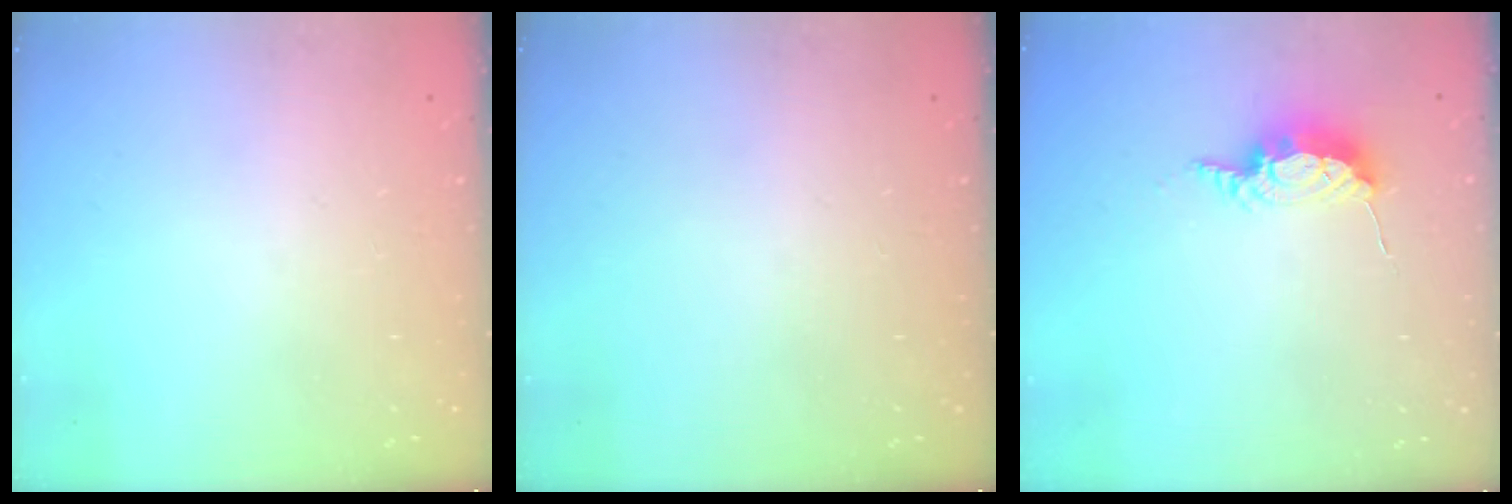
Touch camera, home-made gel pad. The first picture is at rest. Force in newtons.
{"total": 0.0}
{"total": 7.6, "press": 7.6, "slide": 0.2}